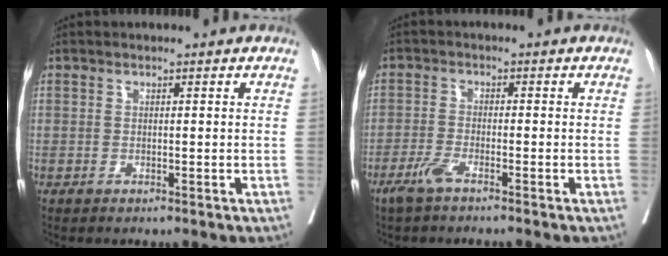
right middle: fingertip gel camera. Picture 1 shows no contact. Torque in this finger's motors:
{"motor_torque": [-0.12, -0.27, 0.10, 0.00]}